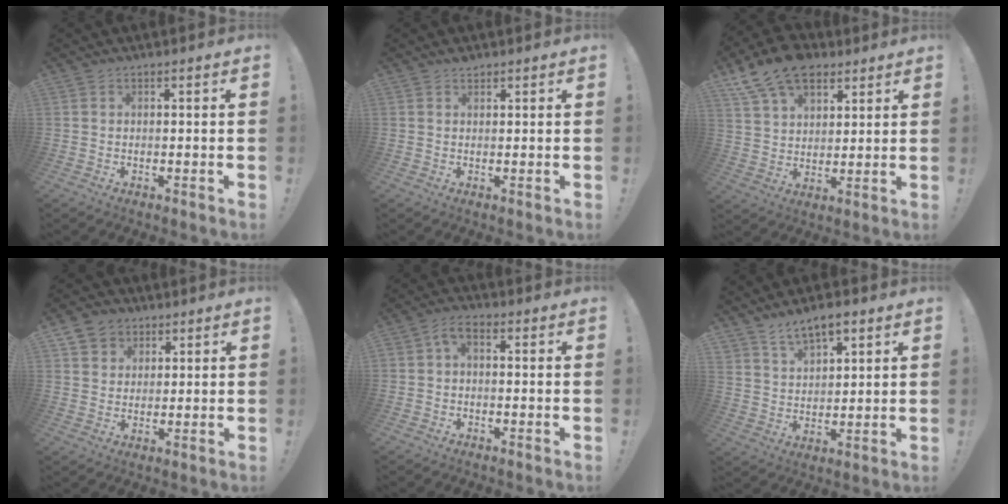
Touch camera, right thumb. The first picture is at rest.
{"total": 1.4, "force": [1.3, 0.5, 0.3], "torque": [0.003, -0.008, 0.023]}
{"total": 14.4, "force": [8.8, 9.2, 6.8], "torque": [-0.112, -0.047, 0.167]}
{"total": 6.4, "force": [3.5, 5.2, 1.3], "torque": [-0.012, -0.022, 0.068]}
{"total": 3.7, "force": [0.0, 2.1, 3.1], "torque": [-0.058, 0.006, 0.001]}
{"total": 8.2, "force": [5.9, 4.4, 3.7], "torque": [-0.060, -0.031, 0.112]}